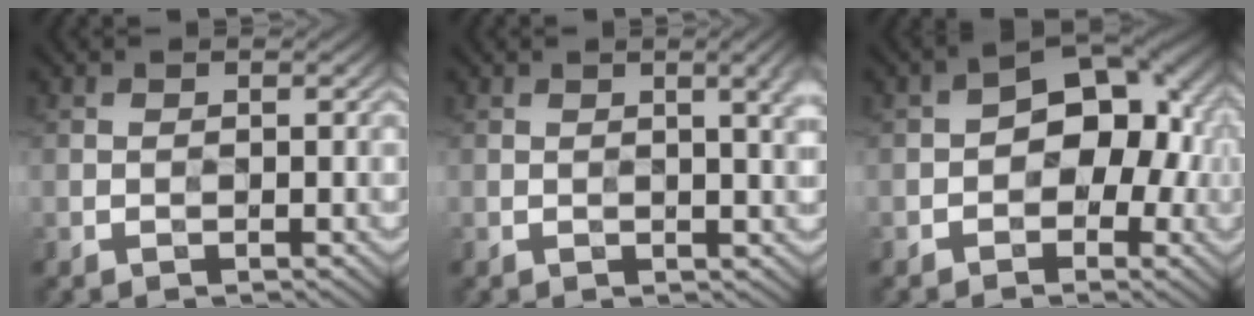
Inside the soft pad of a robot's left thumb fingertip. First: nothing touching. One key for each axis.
{"total": 3.9, "fx": 1.3, "fy": 1.0, "fz": 3.6, "tx": -0.047, "ty": 0.006, "tz": 0.019}
{"total": 8.3, "fx": -0.6, "fy": 5.6, "fz": 6.1, "tx": -0.061, "ty": 0.011, "tz": -0.025}